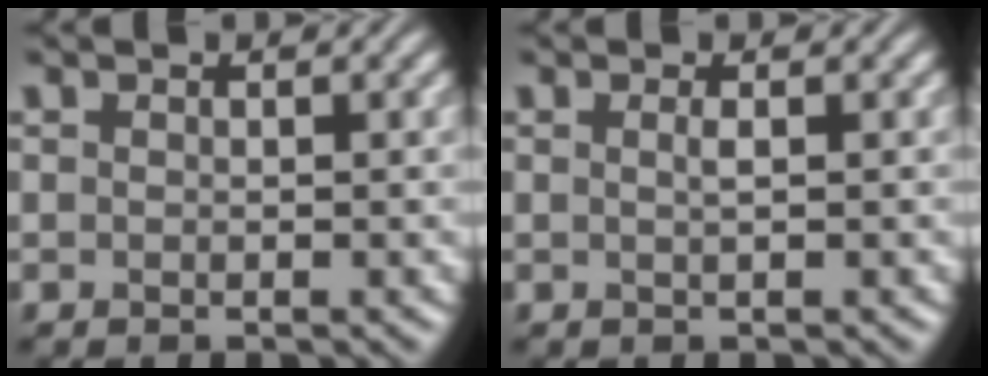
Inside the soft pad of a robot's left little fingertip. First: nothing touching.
{"total": 0.9, "force": [0.1, 0.3, 0.8], "torque": [-0.012, 0.004, 0.000]}